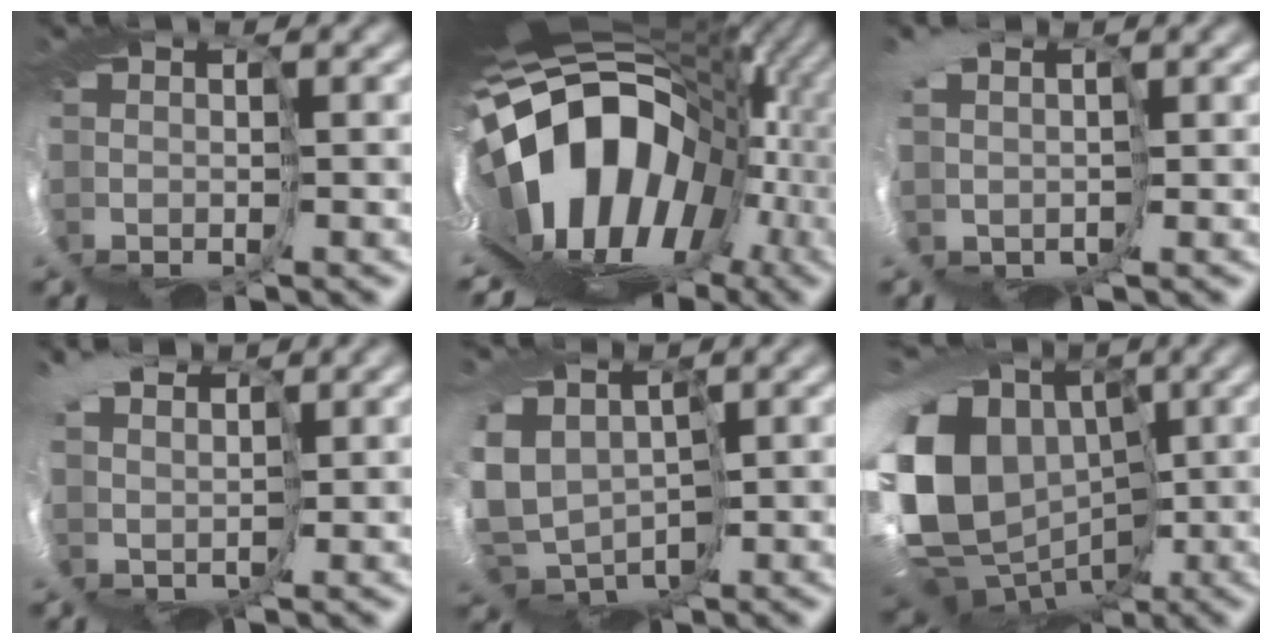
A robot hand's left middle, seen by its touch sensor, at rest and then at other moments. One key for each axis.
{"total": 17.2, "fx": -0.5, "fy": 10.8, "fz": 13.4, "tx": -0.206, "ty": 0.006, "tz": -0.019}
{"total": 4.0, "fx": 1.1, "fy": 3.2, "fz": 2.3, "tx": -0.050, "ty": -0.020, "tz": 0.010}
{"total": 3.8, "fx": 2.8, "fy": 2.3, "fz": 1.1, "tx": -0.032, "ty": 0.005, "tz": 0.034}
{"total": 9.9, "fx": -0.9, "fy": 7.5, "fz": 6.3, "tx": -0.126, "ty": -0.013, "tz": -0.016}
{"total": 15.4, "fx": 0.6, "fy": 12.6, "fz": 8.8, "tx": -0.190, "ty": -0.001, "tz": 0.002}